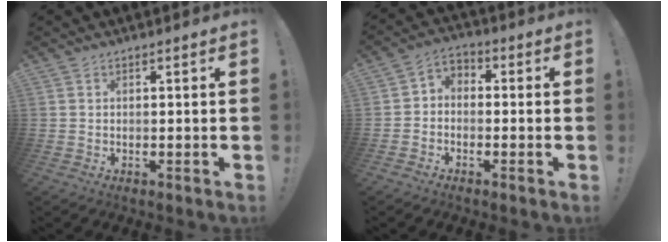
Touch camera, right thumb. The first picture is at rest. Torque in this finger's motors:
{"motor_torque": [0.61, 0.21, -0.03, 0.09, 0.03]}